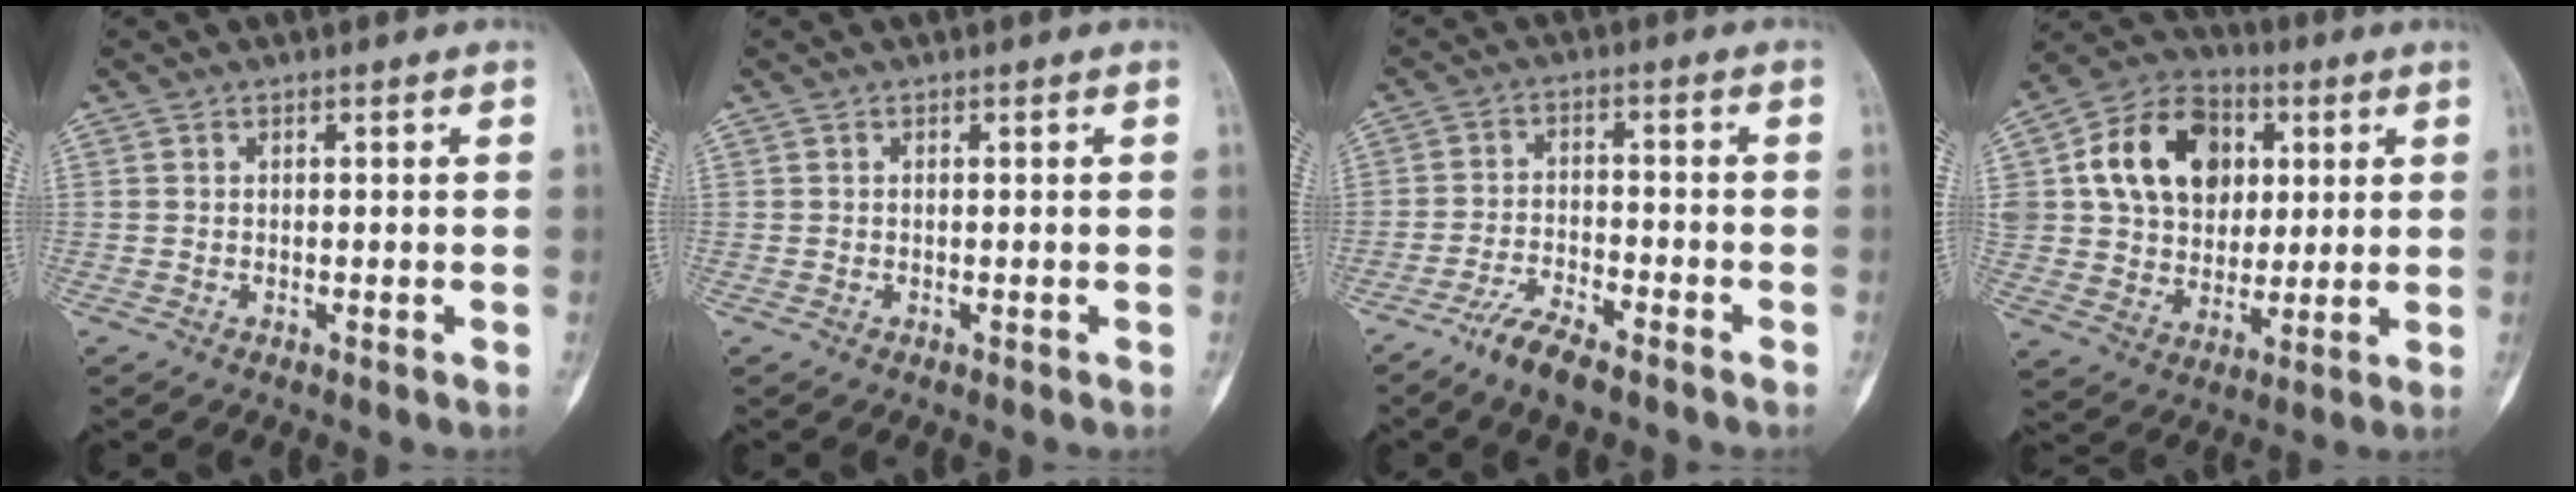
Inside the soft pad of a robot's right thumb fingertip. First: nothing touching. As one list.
[{"total": 0.0}, {"total": 6.8, "force": [-5.0, 1.7, 4.2], "torque": [-0.086, 0.019, -0.095]}, {"total": 17.9, "force": [4.6, 14.0, 10.2], "torque": [-0.143, 0.004, 0.078]}]